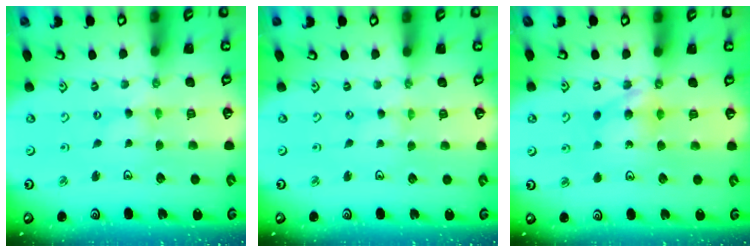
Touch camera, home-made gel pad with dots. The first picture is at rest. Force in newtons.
{"total": 0.0}
{"total": 8.5, "press": 8.4, "slide": 0.5}